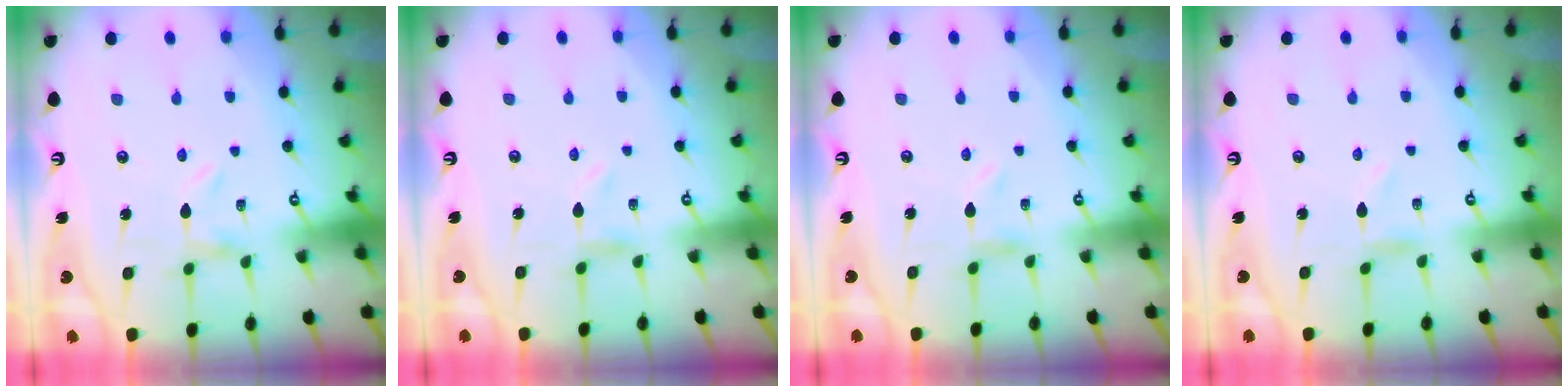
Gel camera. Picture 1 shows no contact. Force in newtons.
{"total": 0.0}
{"total": 0.0}
{"total": 0.6, "press": 0.6, "slide": 0.1}